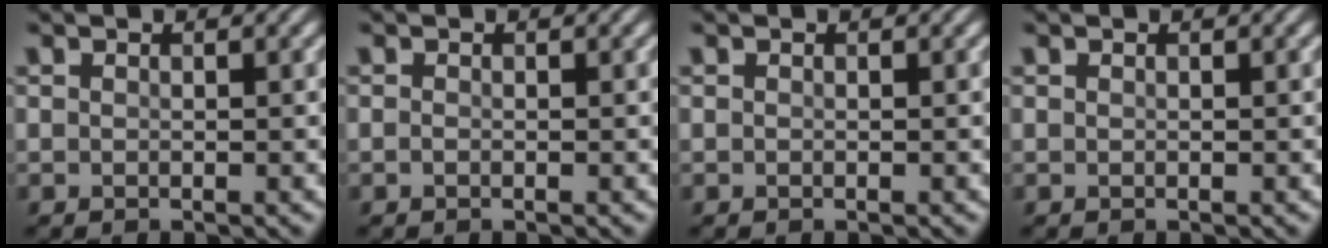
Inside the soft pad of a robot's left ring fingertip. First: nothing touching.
{"total": 0.5, "force": [-0.5, 0.1, 0.2], "torque": [-0.006, 0.001, -0.009]}
{"total": 0.0}
{"total": 0.0}